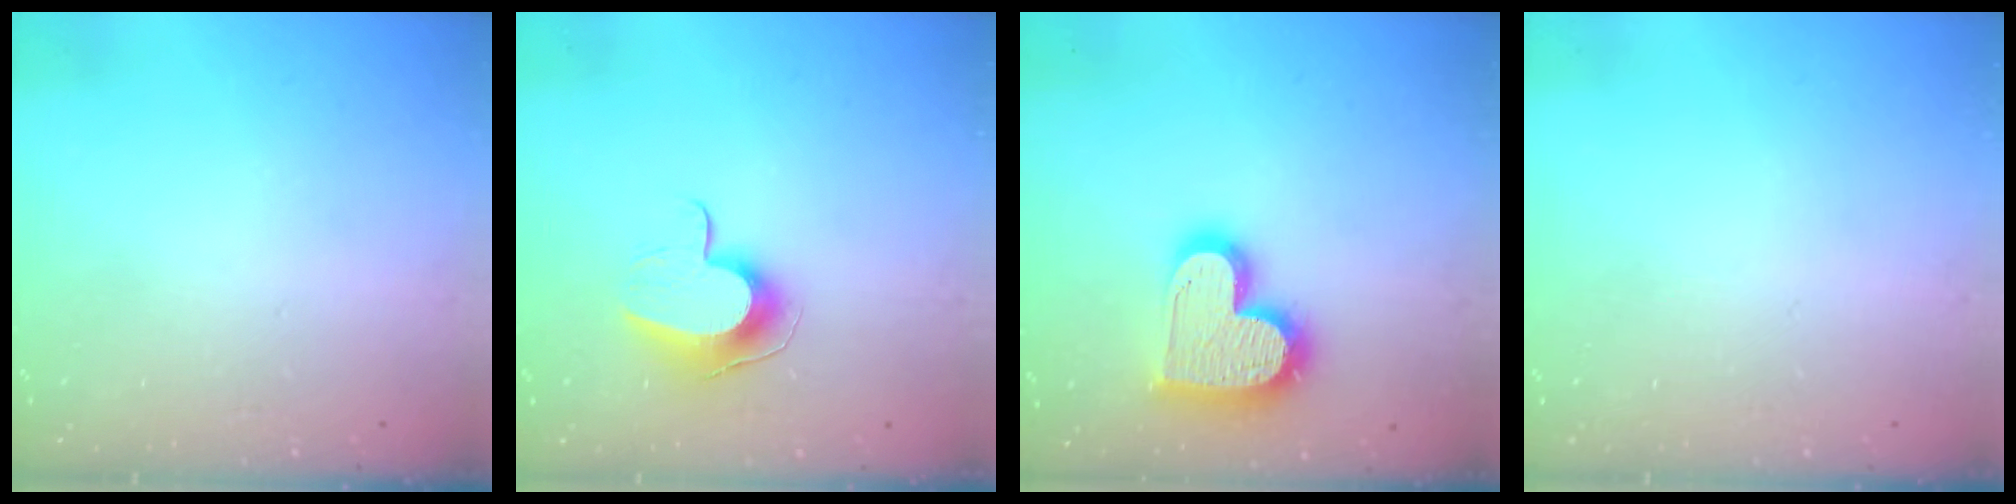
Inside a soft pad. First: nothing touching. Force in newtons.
{"total": 9.8, "press": 9.8, "slide": 0.1}
{"total": 18.7, "press": 18.7, "slide": 1.6}
{"total": 0.0}